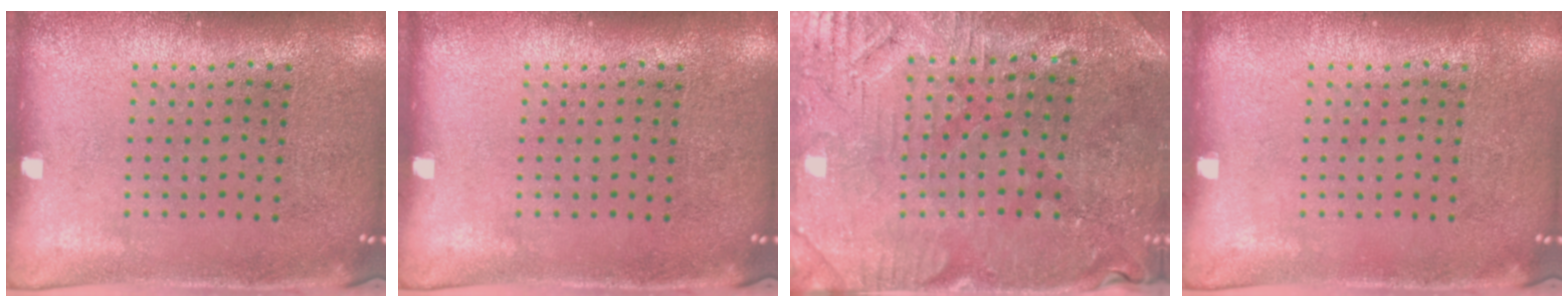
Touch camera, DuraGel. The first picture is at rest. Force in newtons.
{"total": 0.0}
{"total": 1.4, "press": 1.4, "slide": 0.4}
{"total": 0.0}